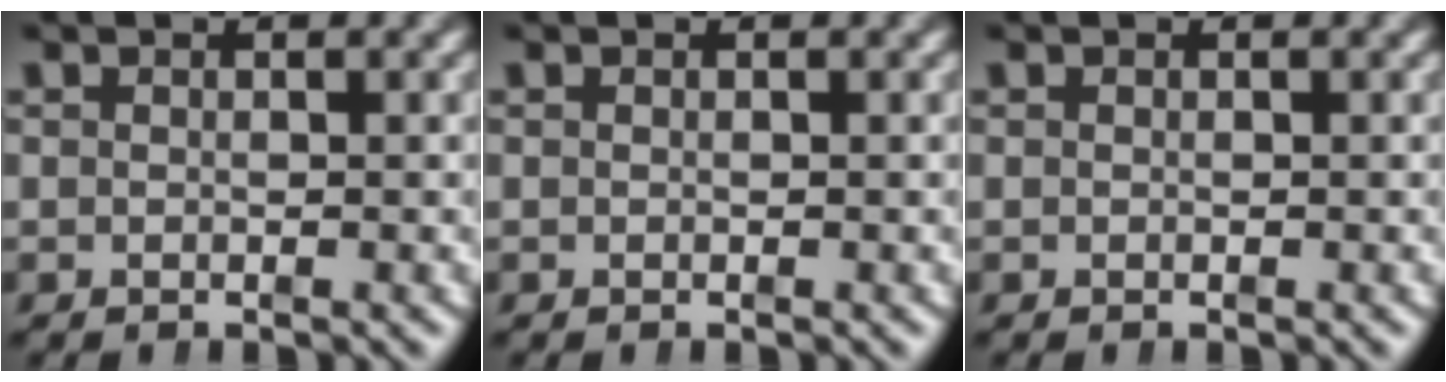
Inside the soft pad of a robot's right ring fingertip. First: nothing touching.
{"total": 0.0}
{"total": 0.0}